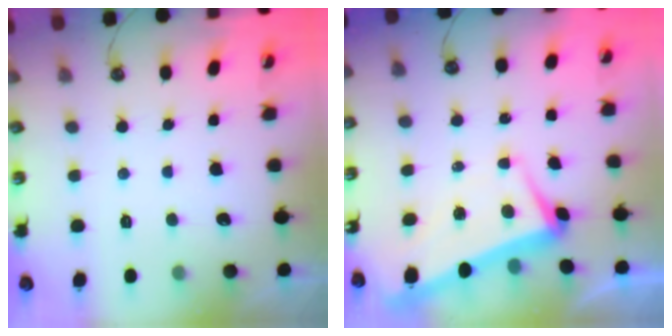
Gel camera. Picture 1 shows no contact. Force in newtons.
{"total": 2.1, "press": 0.6, "slide": 2.0}